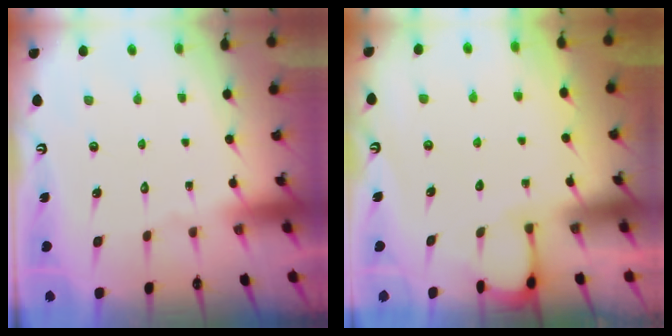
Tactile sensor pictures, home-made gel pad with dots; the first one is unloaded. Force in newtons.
{"total": 1.7, "press": 1.7, "slide": 0.1}